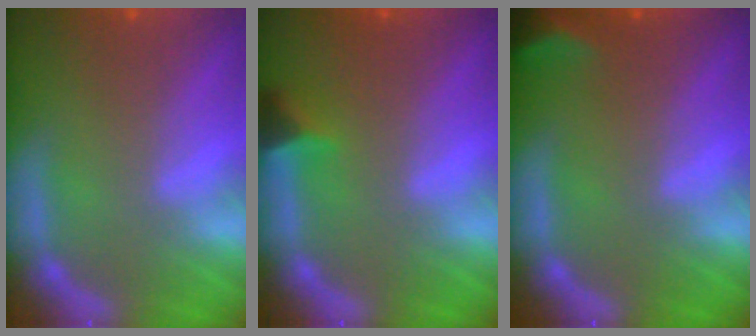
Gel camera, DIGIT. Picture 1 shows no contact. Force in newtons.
{"total": 1.9}
{"total": 2.9}